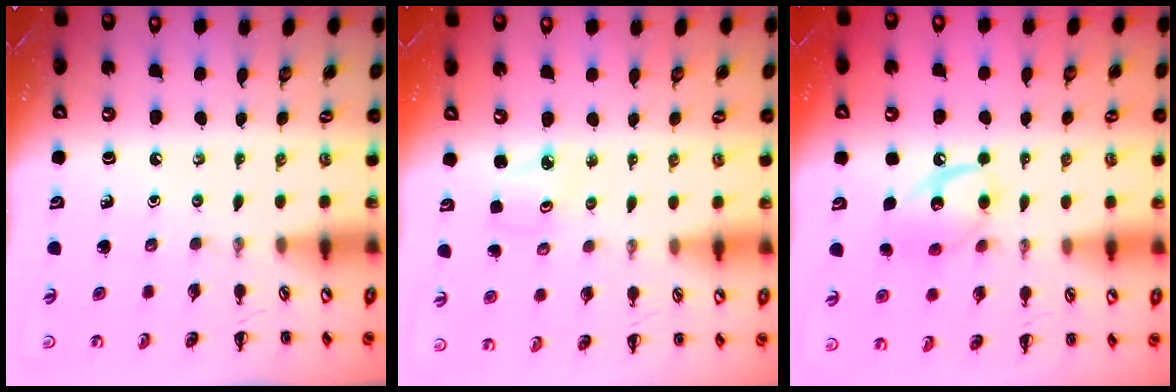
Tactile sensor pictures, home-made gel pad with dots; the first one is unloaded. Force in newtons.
{"total": 2.3, "press": 2.2, "slide": 0.6}
{"total": 11.7, "press": 11.7, "slide": 1.0}